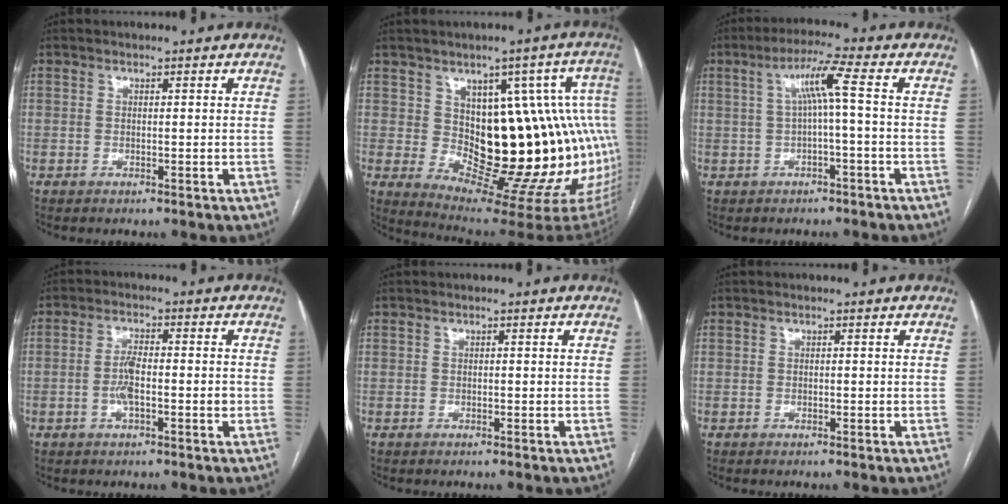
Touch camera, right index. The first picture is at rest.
{"total": 20.8, "force": [0.1, 7.8, 19.3], "torque": [-0.164, 0.030, 0.023]}
{"total": 5.5, "force": [0.4, -0.6, 5.5], "torque": [-0.099, 0.019, 0.013]}
{"total": 4.4, "force": [-1.1, 1.3, 4.0], "torque": [-0.085, 0.006, -0.019]}
{"total": 0.0}
{"total": 0.0}